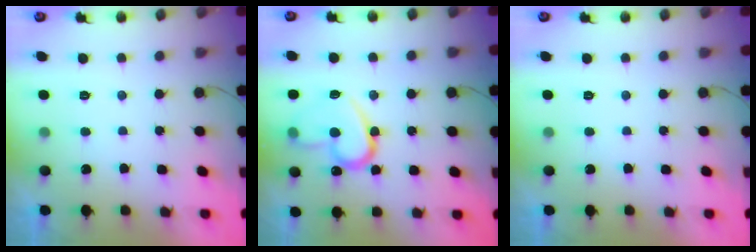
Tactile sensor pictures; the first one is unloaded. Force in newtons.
{"total": 14.7, "press": 14.6, "slide": 1.6}
{"total": 0.0}